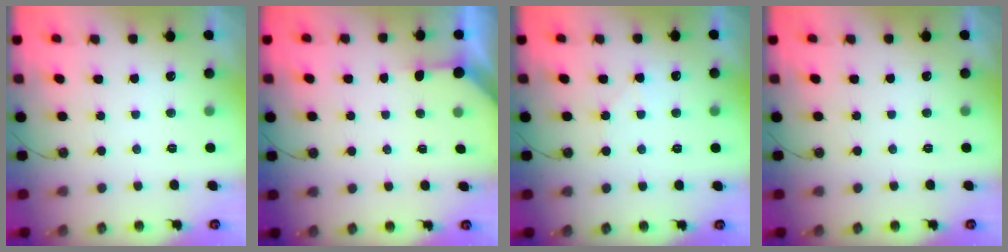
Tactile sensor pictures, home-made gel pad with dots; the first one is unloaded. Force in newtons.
{"total": 2.2, "press": 2.2, "slide": 0.3}
{"total": 4.1, "press": 4.0, "slide": 0.6}
{"total": 0.0}